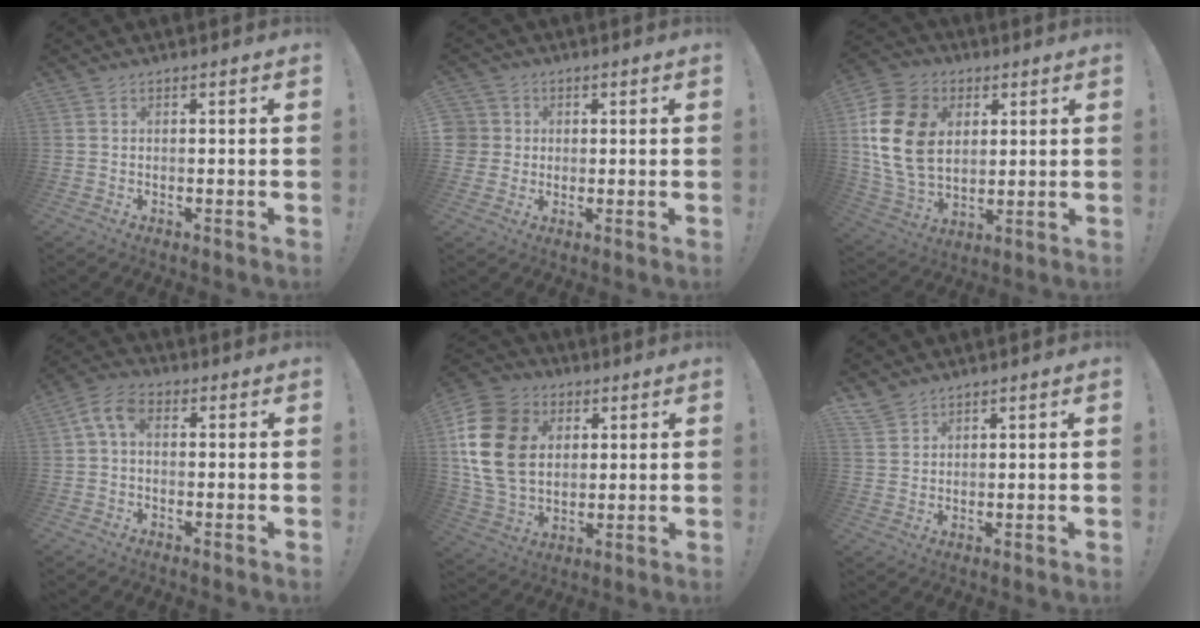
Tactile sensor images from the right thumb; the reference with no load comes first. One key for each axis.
{"total": 5.3, "fx": 0.7, "fy": 5.2, "fz": 0.8, "tx": -0.018, "ty": -0.001, "tz": 0.014}
{"total": 18.8, "fx": 4.3, "fy": 14.2, "fz": 11.6, "tx": -0.226, "ty": -0.012, "tz": 0.084}
{"total": 6.4, "fx": 1.1, "fy": 3.9, "fz": 4.9, "tx": -0.111, "ty": 0.004, "tz": 0.024}
{"total": 19.5, "fx": 4.4, "fy": 14.8, "fz": 11.9, "tx": -0.228, "ty": -0.008, "tz": 0.086}
{"total": 4.1, "fx": 3.6, "fy": 1.7, "fz": 0.9, "tx": -0.014, "ty": -0.022, "tz": 0.068}